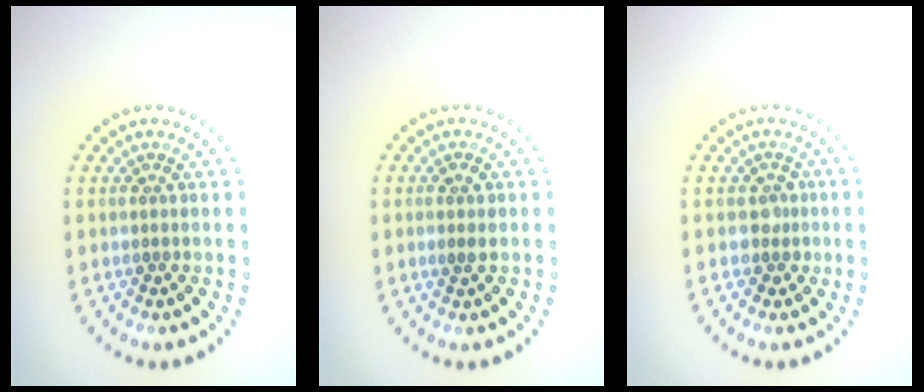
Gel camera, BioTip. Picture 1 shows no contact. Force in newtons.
{"total": 1.1, "press": 1.1, "slide": 0.3}
{"total": 1.4, "press": 1.1, "slide": 0.8}